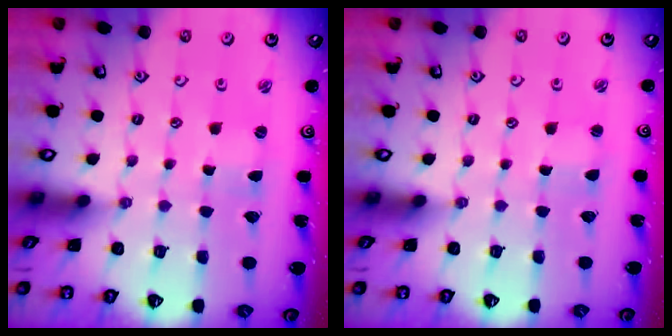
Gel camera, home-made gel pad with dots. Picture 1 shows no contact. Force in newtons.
{"total": 1.2, "press": 1.2, "slide": 0.0}